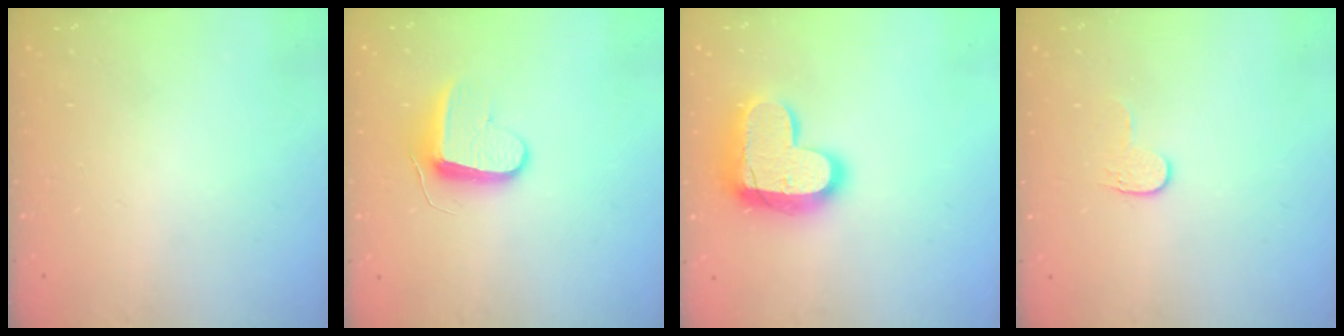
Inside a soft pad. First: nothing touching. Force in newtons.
{"total": 9.3, "press": 9.3, "slide": 0.1}
{"total": 18.0, "press": 18.0, "slide": 1.3}
{"total": 4.0, "press": 4.0, "slide": 0.5}